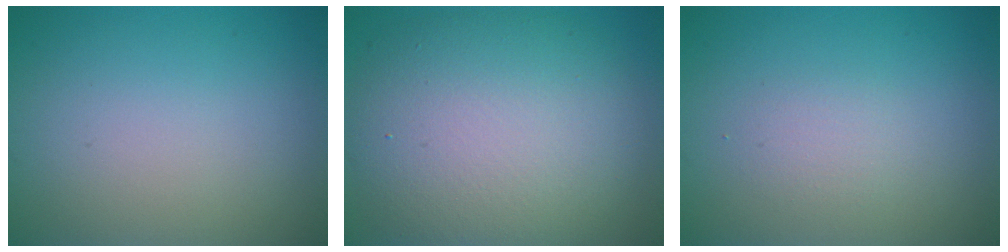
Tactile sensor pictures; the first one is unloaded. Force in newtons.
{"total": 10.5, "press": 10.5, "slide": 0.9}
{"total": 1.3, "press": 1.3, "slide": 0.1}